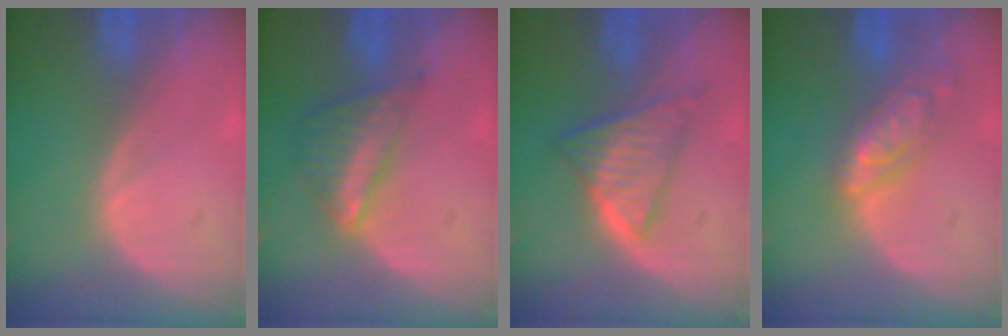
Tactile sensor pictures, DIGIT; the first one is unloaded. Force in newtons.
{"total": 6.1, "press": 5.4, "slide": 2.9}
{"total": 6.1, "press": 5.7, "slide": 2.1}
{"total": 6.2, "press": 5.4, "slide": 3.0}